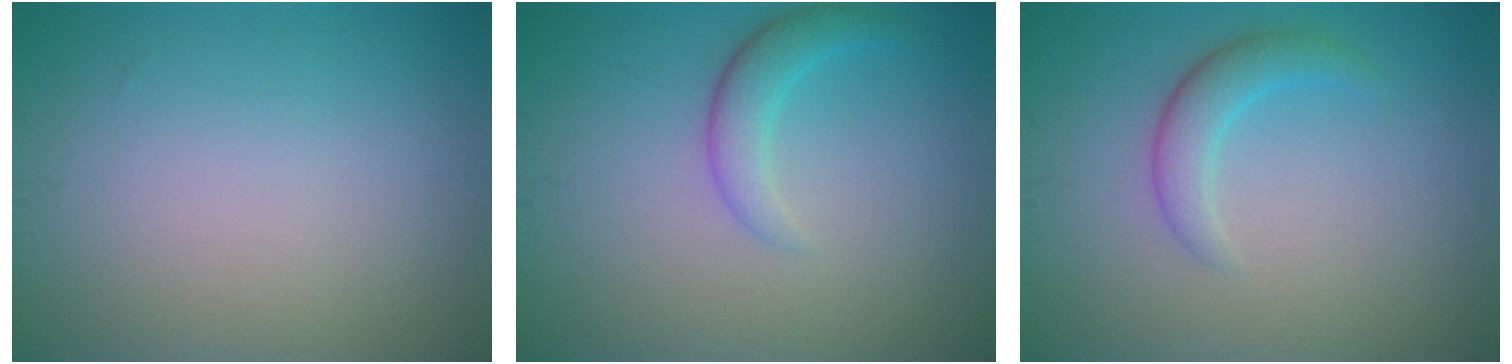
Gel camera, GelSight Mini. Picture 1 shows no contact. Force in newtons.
{"total": 2.4, "press": 2.4, "slide": 0.1}
{"total": 2.4, "press": 2.4, "slide": 0.1}